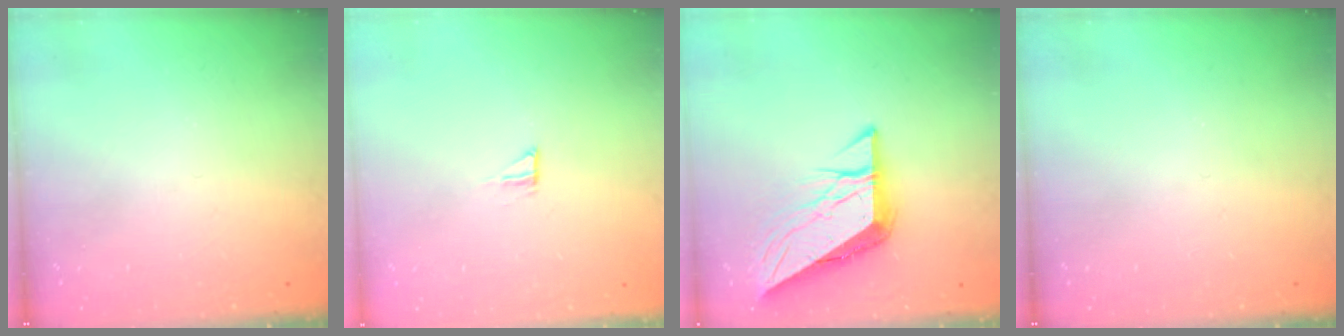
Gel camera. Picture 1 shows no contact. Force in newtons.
{"total": 5.1, "press": 5.1, "slide": 0.4}
{"total": 8.9, "press": 8.9, "slide": 0.9}
{"total": 0.0}